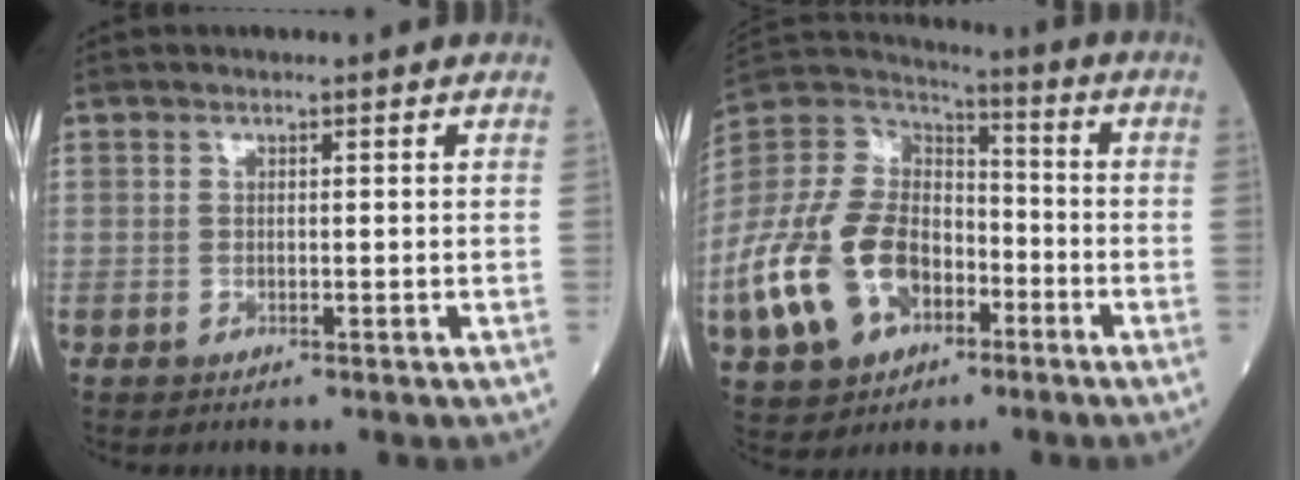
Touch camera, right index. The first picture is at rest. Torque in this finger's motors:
{"motor_torque": [2.14, 0.00, 1.05, 0.17]}